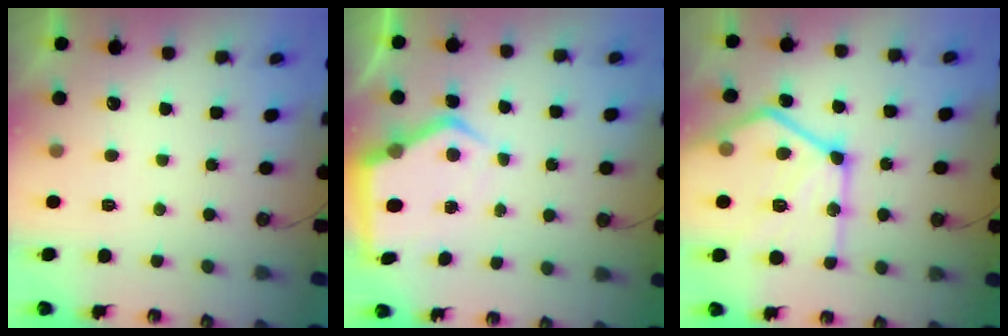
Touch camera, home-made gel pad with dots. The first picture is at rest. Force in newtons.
{"total": 6.4, "press": 6.4, "slide": 0.4}
{"total": 27.0, "press": 26.8, "slide": 3.2}